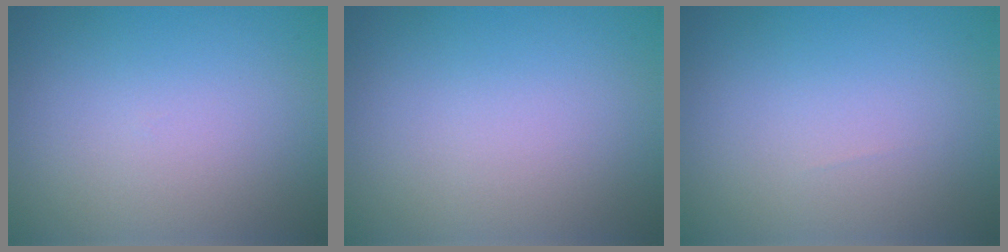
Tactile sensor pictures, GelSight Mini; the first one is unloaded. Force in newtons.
{"total": 0.0}
{"total": 0.0}